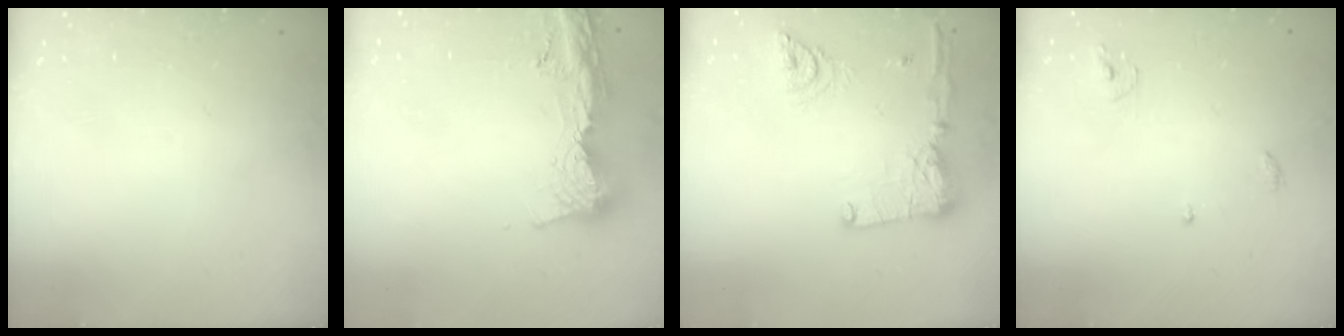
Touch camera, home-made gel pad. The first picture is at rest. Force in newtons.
{"total": 13.9, "press": 13.8, "slide": 1.2}
{"total": 16.7, "press": 16.5, "slide": 2.8}
{"total": 4.1, "press": 4.0, "slide": 0.3}